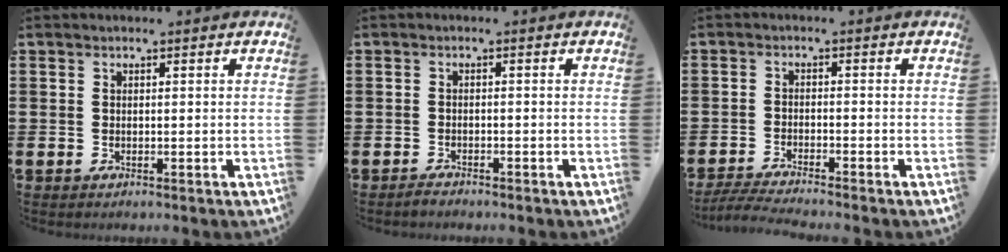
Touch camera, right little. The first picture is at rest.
{"total": 0.9, "force": [-0.9, 0.1, 0.0], "torque": [-0.004, -0.003, -0.017]}
{"total": 2.8, "force": [-2.6, -0.1, 1.2], "torque": [-0.018, -0.003, -0.048]}